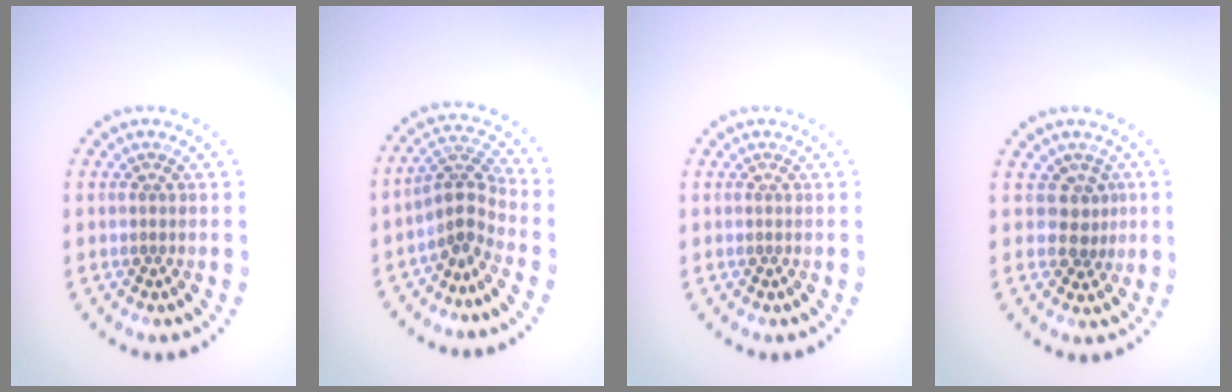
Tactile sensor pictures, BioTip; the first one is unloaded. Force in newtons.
{"total": 2.9, "press": 2.0, "slide": 2.1}
{"total": 0.0}
{"total": 2.1, "press": 1.4, "slide": 1.6}